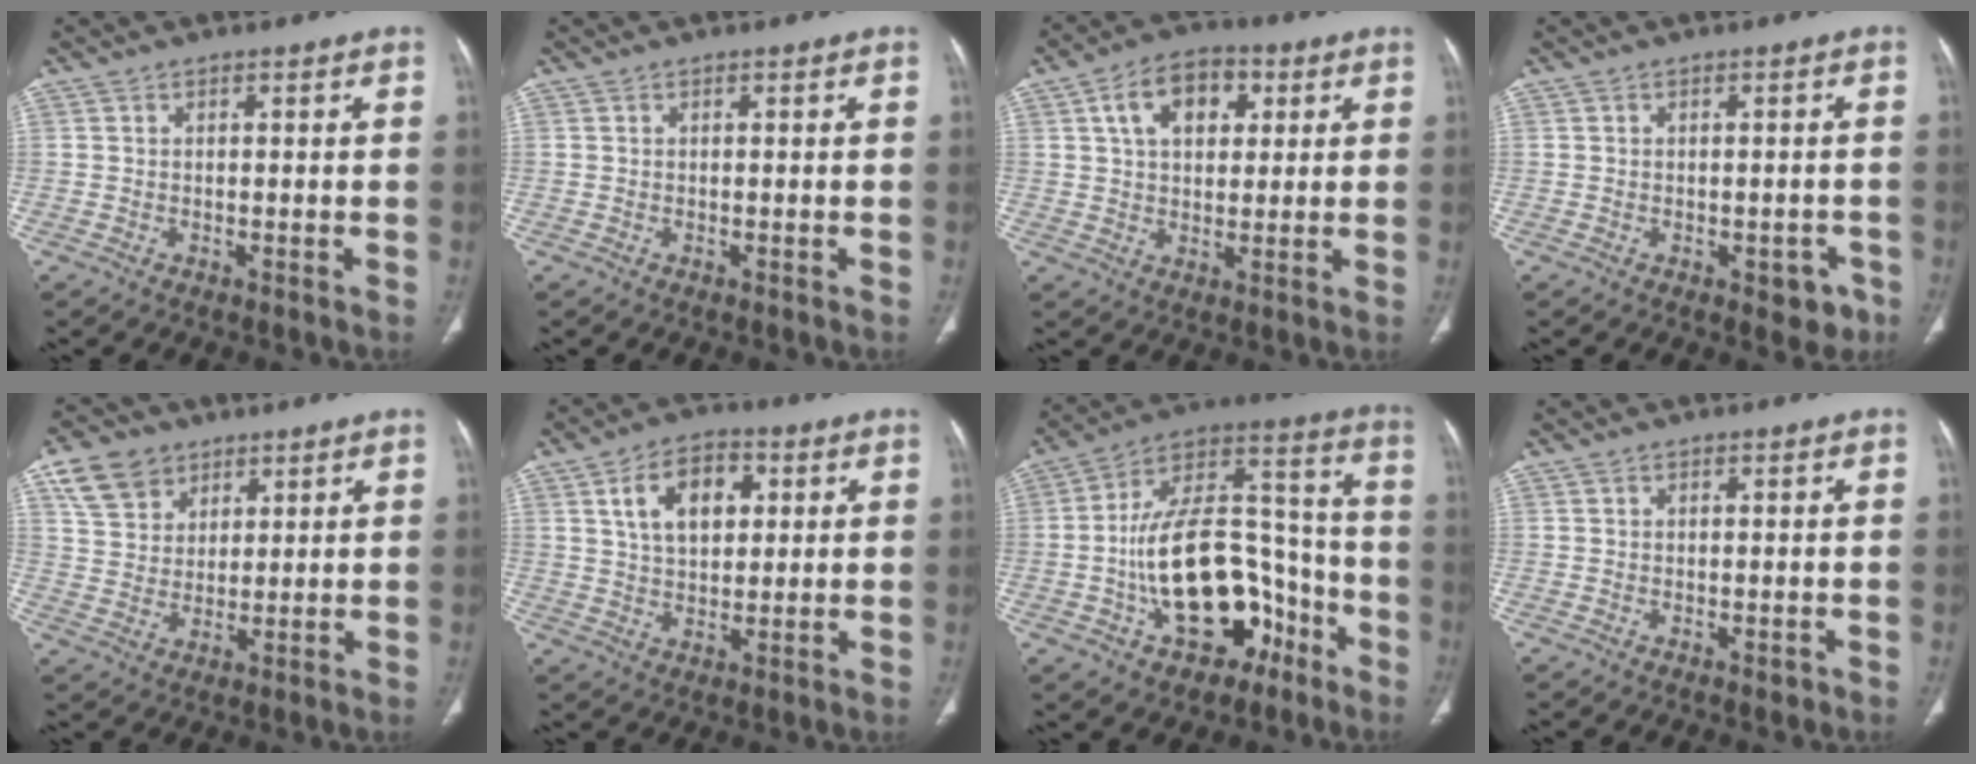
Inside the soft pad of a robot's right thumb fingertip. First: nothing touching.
{"total": 0.0}
{"total": 10.7, "force": [3.7, 6.9, 7.3], "torque": [-0.094, 0.005, 0.055]}
{"total": 4.1, "force": [-1.9, 2.5, 2.6], "torque": [-0.007, 0.009, -0.019]}
{"total": 9.2, "force": [5.1, 6.9, 3.3], "torque": [-0.042, -0.011, 0.100]}
{"total": 10.5, "force": [3.4, 6.6, 7.4], "torque": [-0.098, -0.002, 0.057]}
{"total": 22.3, "force": [-7.6, 13.2, 16.3], "torque": [-0.241, 0.078, -0.110]}
{"total": 0.7, "force": [-0.2, 0.5, 0.4], "torque": [-0.003, 0.000, -0.001]}